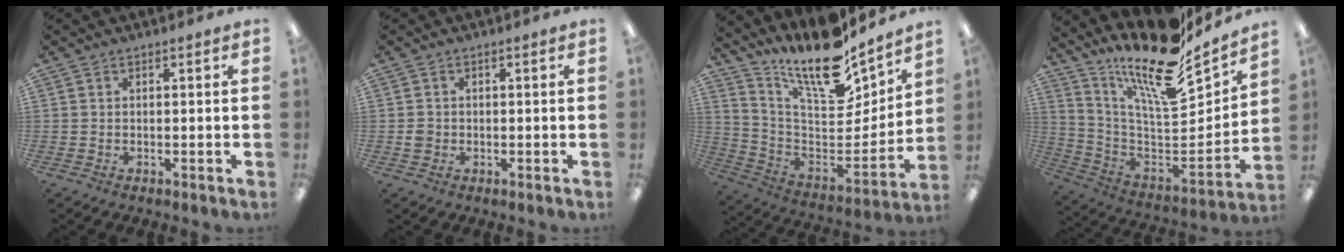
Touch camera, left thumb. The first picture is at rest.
{"total": 2.1, "force": [-0.3, 1.9, 0.6], "torque": [-0.012, 0.004, -0.006]}
{"total": 18.1, "force": [15.3, 4.8, 8.3], "torque": [-0.143, -0.133, 0.265]}
{"total": 19.9, "force": [15.5, 5.2, 11.5], "torque": [-0.184, -0.132, 0.256]}